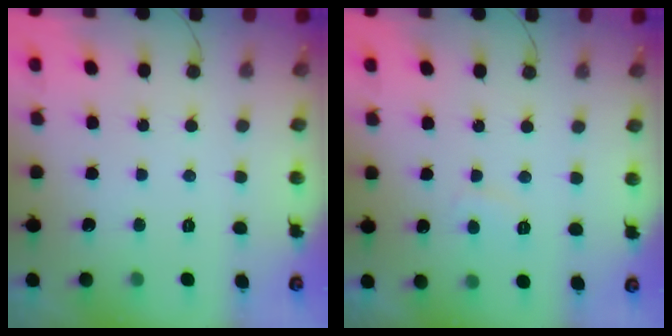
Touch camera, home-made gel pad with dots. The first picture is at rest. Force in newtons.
{"total": 2.6, "press": 2.5, "slide": 0.7}